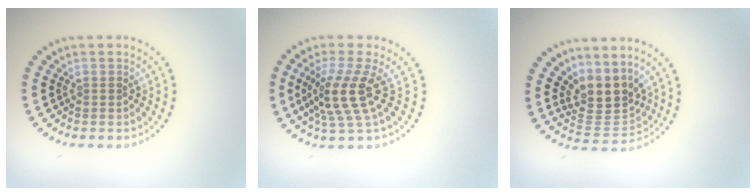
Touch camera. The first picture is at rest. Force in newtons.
{"total": 4.2, "press": 3.0, "slide": 3.0}
{"total": 4.0, "press": 3.1, "slide": 2.5}